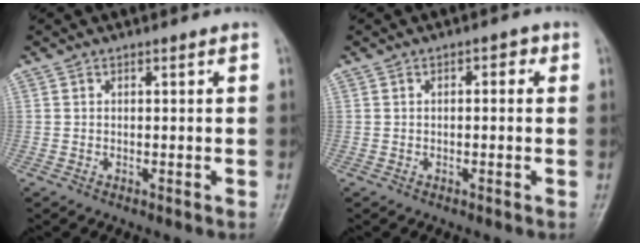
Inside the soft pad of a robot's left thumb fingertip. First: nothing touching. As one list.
[{"total": 2.1, "force": [0.4, 1.2, 1.8], "torque": [-0.013, 0.007, -0.002]}]